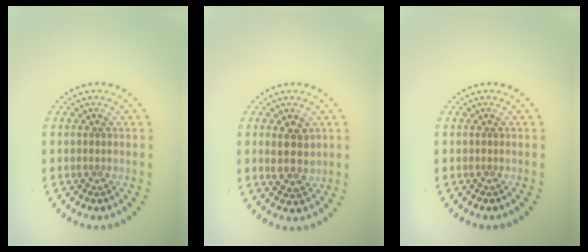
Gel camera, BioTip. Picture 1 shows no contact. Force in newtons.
{"total": 3.0, "press": 2.8, "slide": 0.8}
{"total": 0.0}